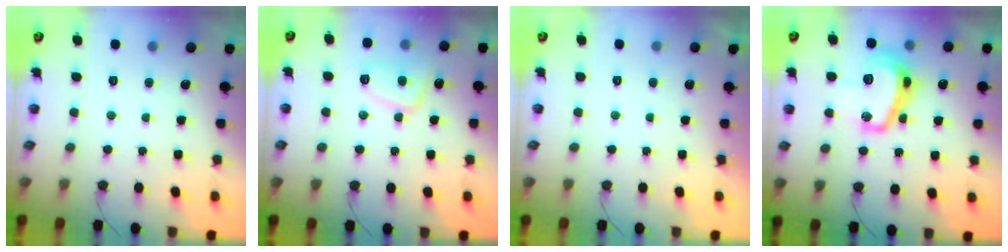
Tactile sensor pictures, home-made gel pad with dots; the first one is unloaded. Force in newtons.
{"total": 9.3, "press": 9.2, "slide": 0.8}
{"total": 2.1, "press": 2.1, "slide": 0.4}
{"total": 16.0, "press": 16.0, "slide": 0.4}